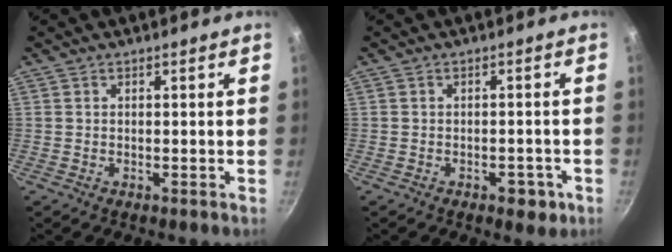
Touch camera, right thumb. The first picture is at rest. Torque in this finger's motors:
{"motor_torque": [-0.13, -0.03, -0.20, 0.10, 0.01]}